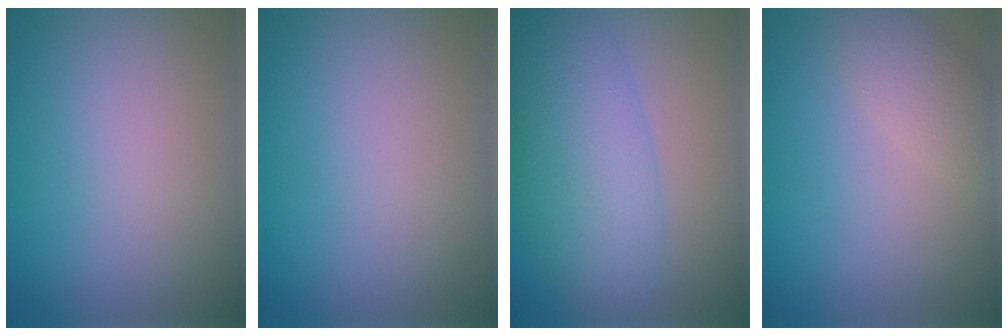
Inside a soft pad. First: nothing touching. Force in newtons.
{"total": 0.0}
{"total": 7.1, "press": 7.1, "slide": 0.1}
{"total": 2.4, "press": 2.4, "slide": 0.2}